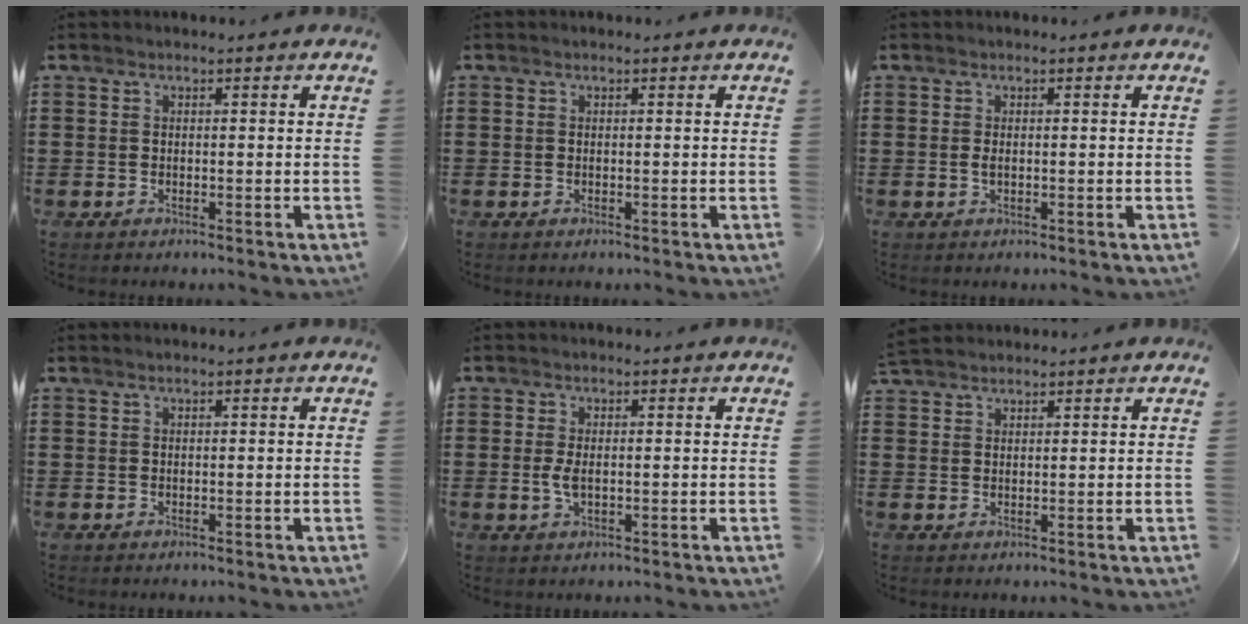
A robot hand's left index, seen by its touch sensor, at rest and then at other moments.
{"total": 0.0}
{"total": 0.8, "force": [0.0, 0.3, 0.7], "torque": [-0.017, -0.001, 0.000]}
{"total": 0.0}
{"total": 2.5, "force": [-0.1, 1.2, 2.2], "torque": [-0.059, -0.003, -0.007]}
{"total": 2.2, "force": [2.1, 0.4, 0.2], "torque": [-0.010, 0.003, 0.042]}